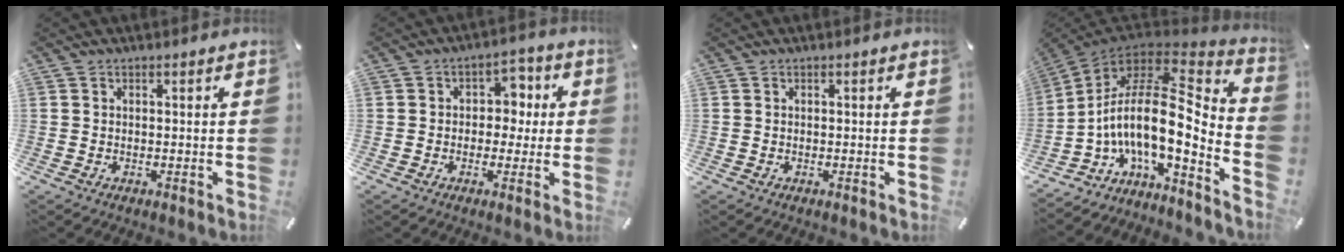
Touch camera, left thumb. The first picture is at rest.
{"total": 6.4, "force": [-0.4, 5.4, 3.4], "torque": [-0.033, 0.009, -0.015]}
{"total": 0.0}
{"total": 17.1, "force": [0.6, 7.9, 15.2], "torque": [-0.290, -0.048, -0.002]}